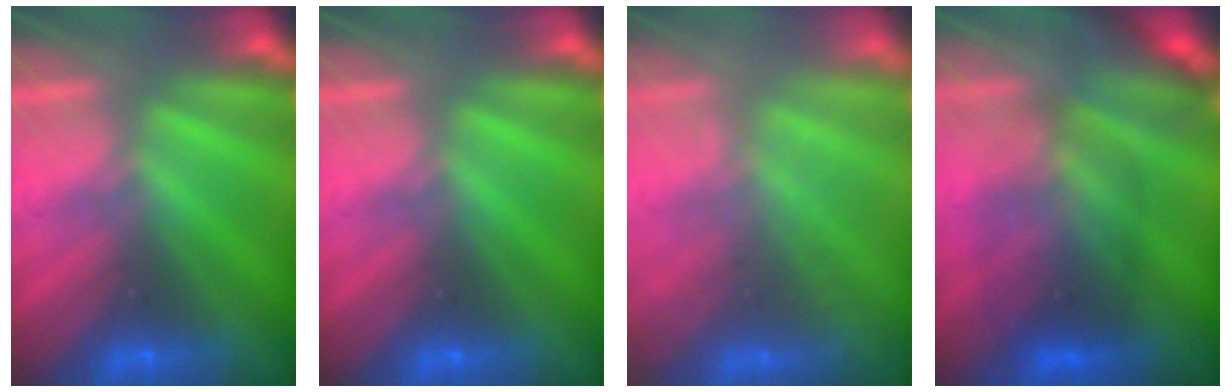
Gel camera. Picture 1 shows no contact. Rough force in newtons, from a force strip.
{"total": 0.0}
{"total": 1.6}
{"total": 2.7}